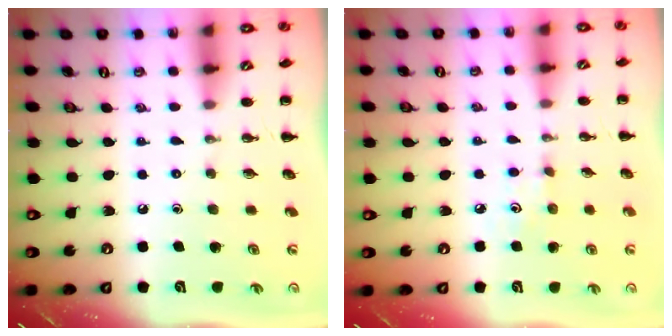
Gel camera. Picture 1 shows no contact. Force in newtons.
{"total": 3.5, "press": 3.3, "slide": 1.0}